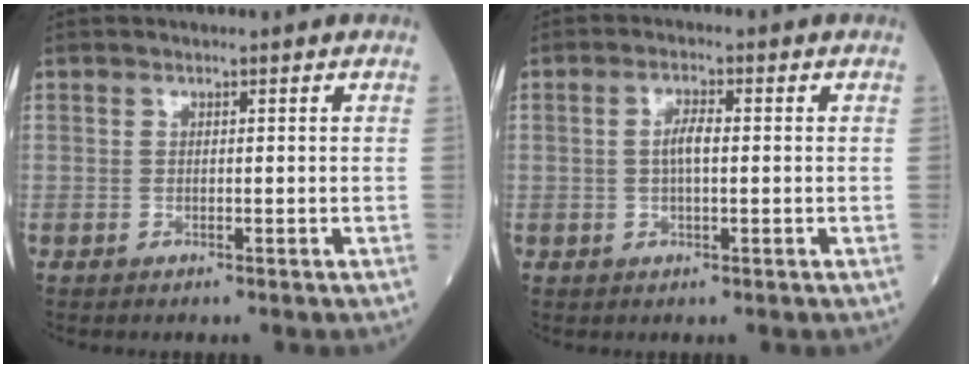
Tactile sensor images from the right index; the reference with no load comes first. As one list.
[{"total": 3.0, "force": [0.1, 0.8, 2.9], "torque": [-0.057, 0.007, 0.002]}]